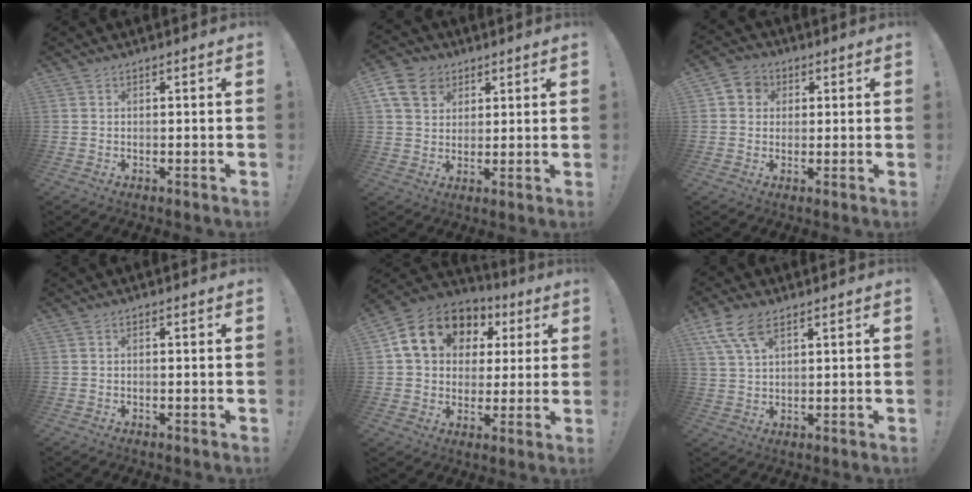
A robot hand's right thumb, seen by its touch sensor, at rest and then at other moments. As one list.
[{"total": 11.0, "force": [5.1, 8.4, 4.8], "torque": [-0.072, -0.022, 0.104]}, {"total": 5.5, "force": [1.1, 5.1, 1.8], "torque": [-0.031, 0.008, 0.021]}, {"total": 0.0}, {"total": 16.8, "force": [6.6, 12.9, 8.5], "torque": [-0.130, -0.018, 0.134]}, {"total": 8.7, "force": [5.2, 4.1, 5.7], "torque": [-0.109, -0.008, 0.102]}]